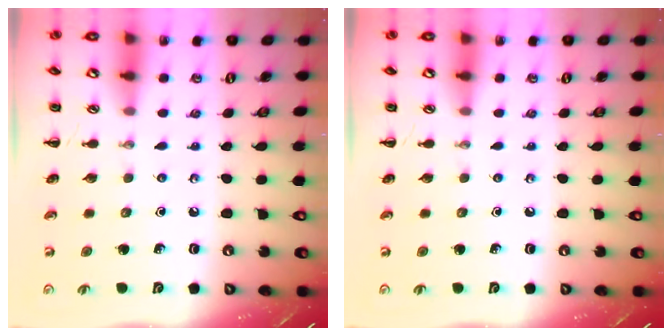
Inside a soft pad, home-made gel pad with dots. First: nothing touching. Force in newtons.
{"total": 0.0}